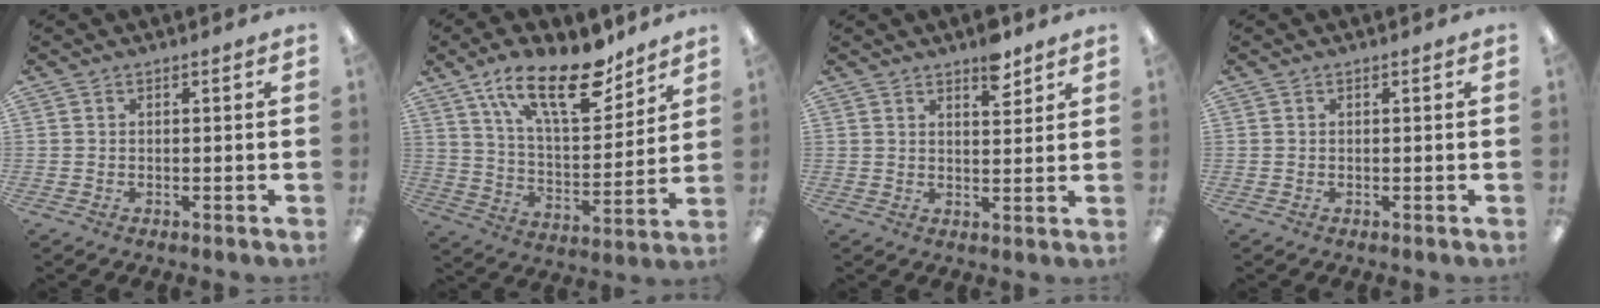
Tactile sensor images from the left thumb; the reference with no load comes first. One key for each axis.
{"total": 20.6, "fx": 13.2, "fy": 8.2, "fz": 13.5, "tx": -0.218, "ty": -0.066, "tz": 0.222}
{"total": 4.3, "fx": 2.9, "fy": 1.9, "fz": 2.6, "tx": -0.025, "ty": -0.011, "tz": 0.044}
{"total": 0.0}